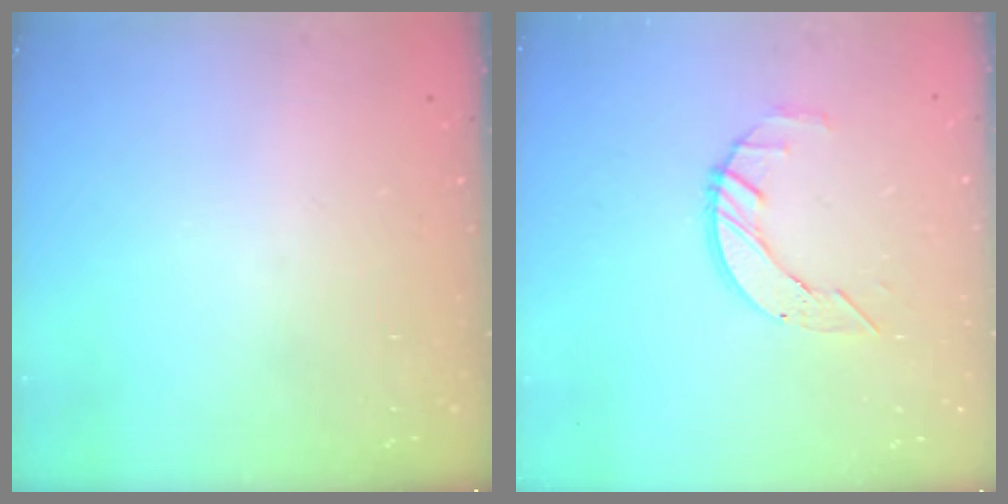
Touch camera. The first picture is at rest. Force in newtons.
{"total": 5.7, "press": 5.7, "slide": 0.6}